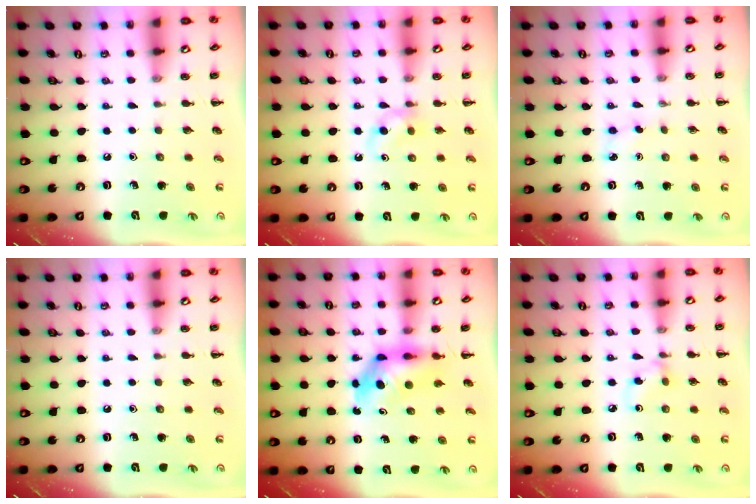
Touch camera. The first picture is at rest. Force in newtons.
{"total": 2.5, "press": 2.3, "slide": 1.0}
{"total": 2.8, "press": 2.7, "slide": 0.8}
{"total": 0.0}
{"total": 5.5, "press": 5.4, "slide": 1.0}
{"total": 3.6, "press": 3.3, "slide": 1.4}